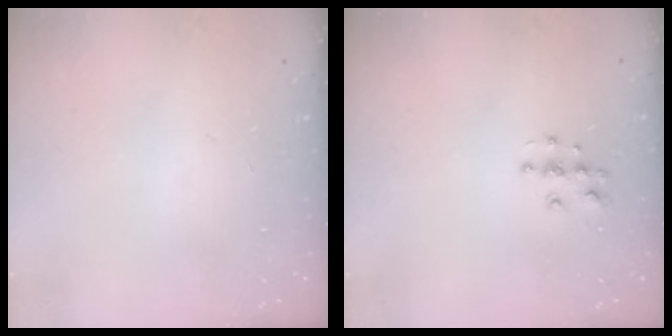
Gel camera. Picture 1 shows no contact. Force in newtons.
{"total": 5.9, "press": 5.9, "slide": 0.1}